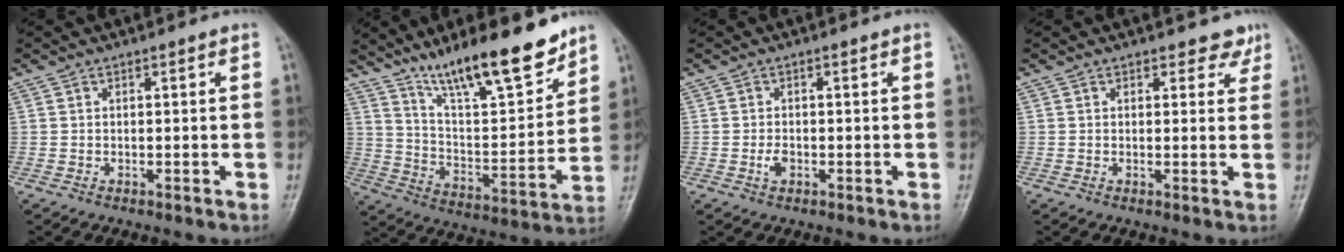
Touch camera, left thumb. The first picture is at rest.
{"total": 18.4, "force": [13.7, 4.2, 11.5], "torque": [-0.154, -0.082, 0.238]}
{"total": 1.8, "force": [-0.6, 1.1, 1.3], "torque": [-0.023, 0.001, -0.011]}
{"total": 2.8, "force": [2.2, 1.7, 0.3], "torque": [0.022, -0.014, 0.015]}